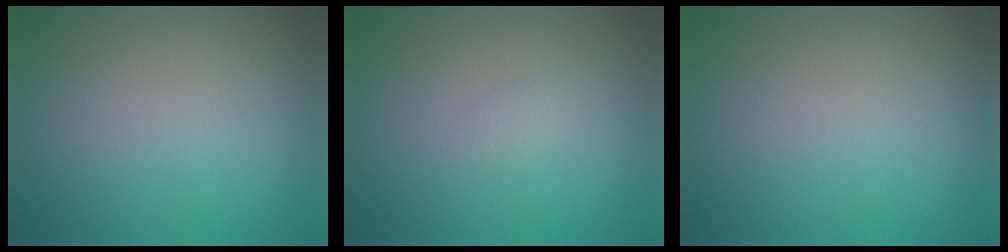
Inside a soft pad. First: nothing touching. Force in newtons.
{"total": 0.7, "press": 0.7, "slide": 0.1}
{"total": 0.0}